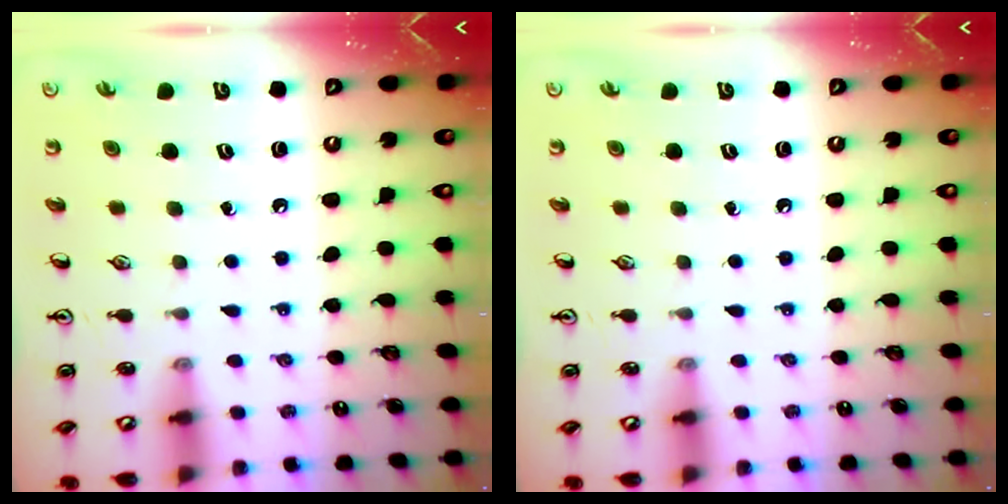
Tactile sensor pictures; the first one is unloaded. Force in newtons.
{"total": 0.0}